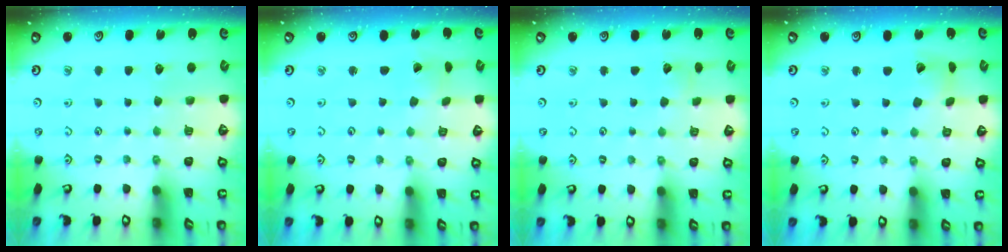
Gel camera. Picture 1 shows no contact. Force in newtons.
{"total": 1.2, "press": 1.2, "slide": 0.4}
{"total": 2.8, "press": 2.8, "slide": 0.2}
{"total": 6.1, "press": 6.0, "slide": 0.8}